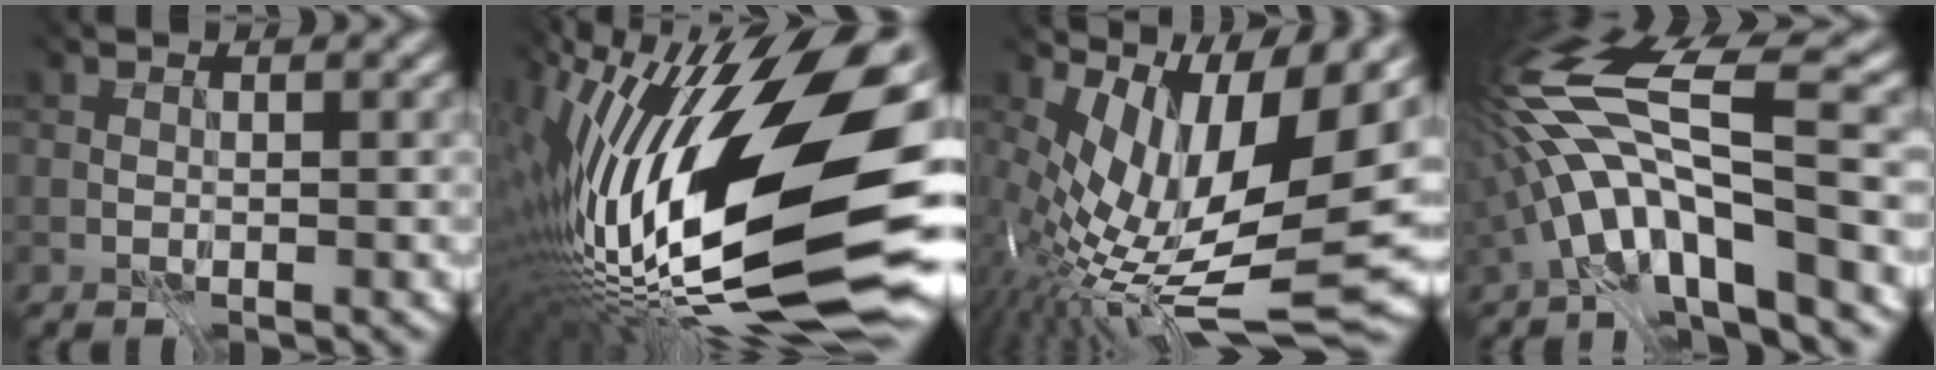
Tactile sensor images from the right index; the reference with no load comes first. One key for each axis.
{"total": 19.5, "fx": -3.0, "fy": 5.7, "fz": 18.4, "tx": -0.333, "ty": -0.017, "tz": -0.056}
{"total": 12.6, "fx": -0.3, "fy": 5.2, "fz": 11.4, "tx": -0.207, "ty": -0.017, "tz": 0.025}
{"total": 11.8, "fx": -3.8, "fy": 1.9, "fz": 11.0, "tx": -0.215, "ty": 0.013, "tz": -0.041}